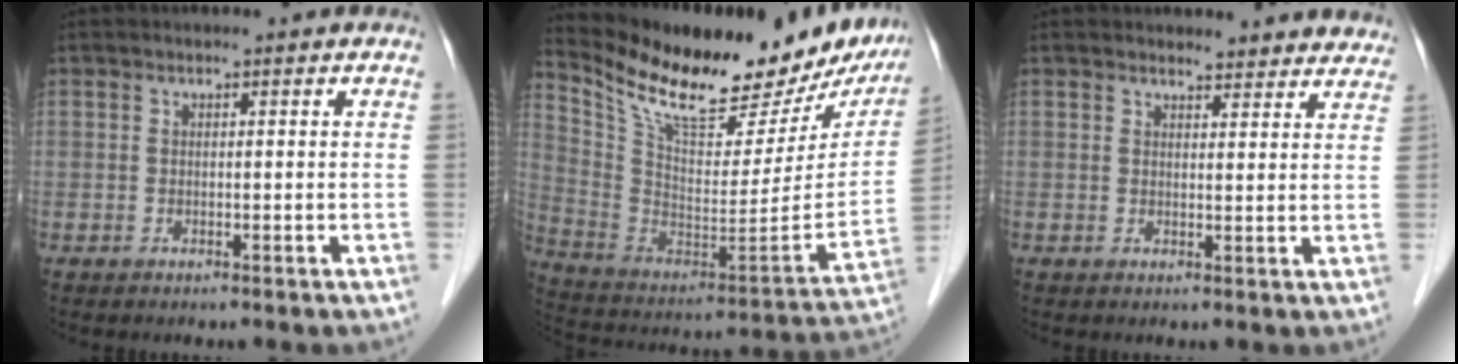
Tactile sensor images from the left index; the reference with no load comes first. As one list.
[{"total": 29.0, "force": [23.5, 7.9, 15.1], "torque": [-0.252, -0.035, 0.342]}, {"total": 7.4, "force": [7.1, 1.9, 0.4], "torque": [0.024, -0.006, 0.054]}]